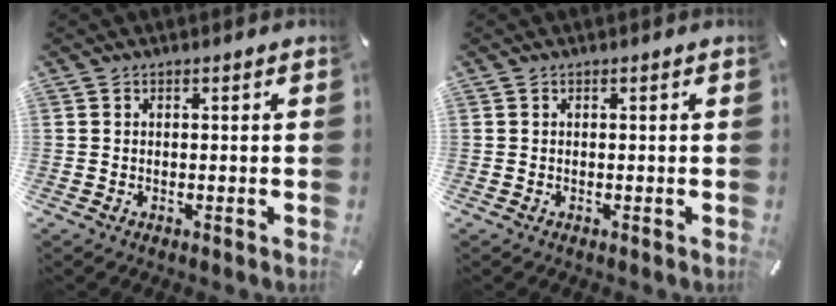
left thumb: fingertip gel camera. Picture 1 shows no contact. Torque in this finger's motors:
{"motor_torque": [0.00, 0.00, 0.00, 0.00, 0.00]}